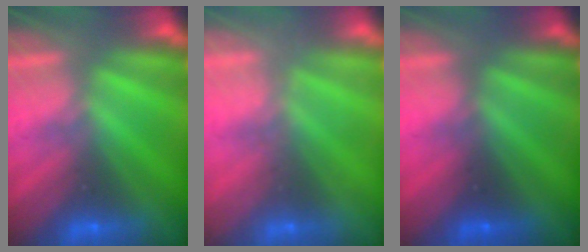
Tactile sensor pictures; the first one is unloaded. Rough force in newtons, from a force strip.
{"total": 2.0}
{"total": 3.3}